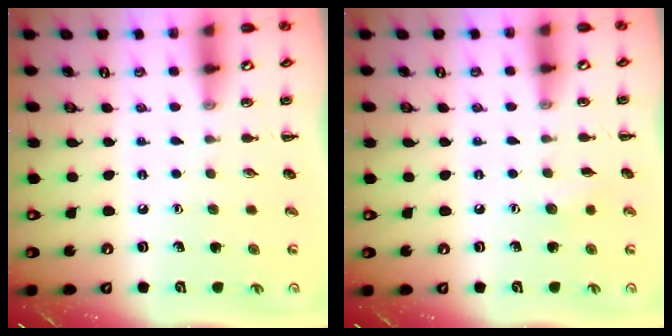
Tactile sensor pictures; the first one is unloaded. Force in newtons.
{"total": 4.1, "press": 3.9, "slide": 1.1}